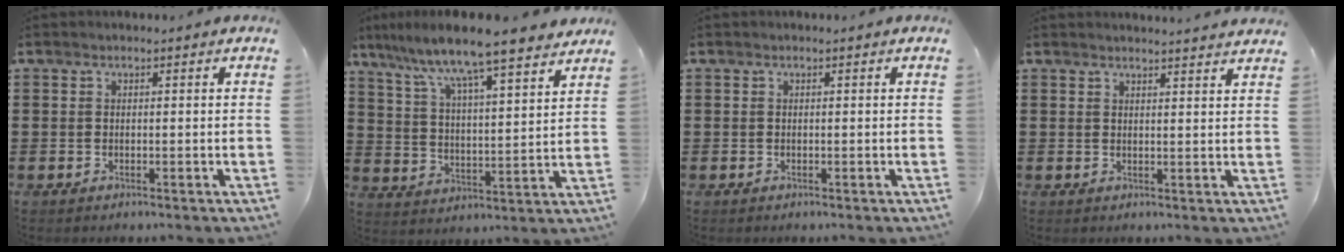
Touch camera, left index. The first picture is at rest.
{"total": 8.4, "force": [7.5, -0.1, 3.6], "torque": [-0.103, -0.051, 0.122]}
{"total": 0.0}
{"total": 2.3, "force": [2.2, -0.4, 0.2], "torque": [-0.008, -0.008, 0.042]}